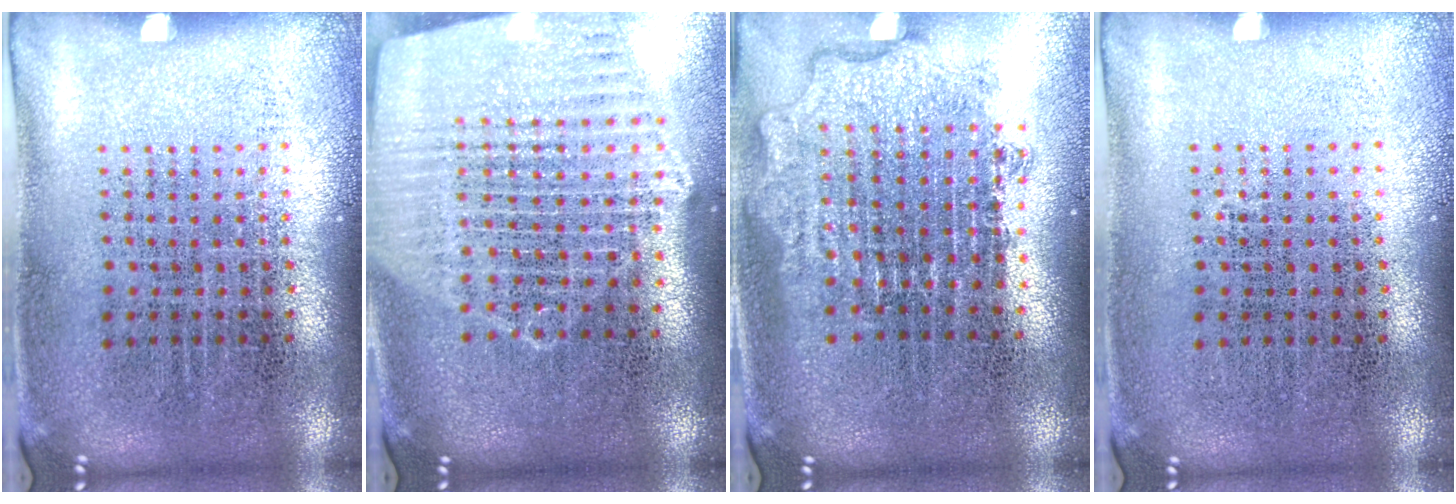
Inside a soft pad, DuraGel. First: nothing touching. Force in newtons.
{"total": 2.1, "press": 1.9, "slide": 0.9}
{"total": 1.9, "press": 1.5, "slide": 1.2}
{"total": 0.0}